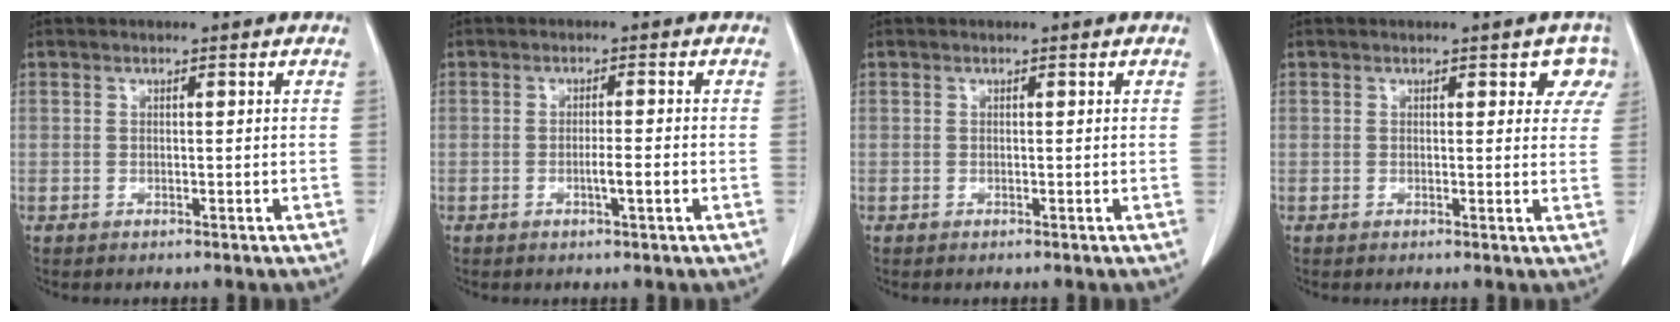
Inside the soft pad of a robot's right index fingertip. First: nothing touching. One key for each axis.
{"total": 2.6, "fx": -0.9, "fy": -0.1, "fz": 2.5, "tx": -0.044, "ty": -0.002, "tz": -0.016}
{"total": 0.0}
{"total": 3.5, "fx": 2.2, "fy": 2.1, "fz": 1.7, "tx": 0.004, "ty": 0.002, "tz": 0.011}